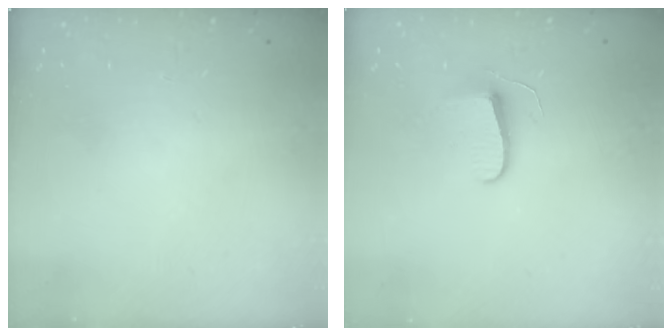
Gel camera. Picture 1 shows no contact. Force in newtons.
{"total": 7.1, "press": 7.1, "slide": 0.7}